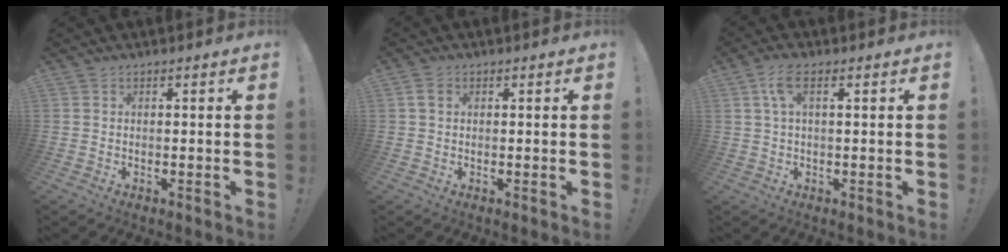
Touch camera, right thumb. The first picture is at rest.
{"total": 2.6, "force": [0.9, 1.9, 1.5], "torque": [-0.023, 0.003, 0.016]}
{"total": 5.1, "force": [1.7, 1.8, 4.5], "torque": [-0.081, 0.004, 0.031]}